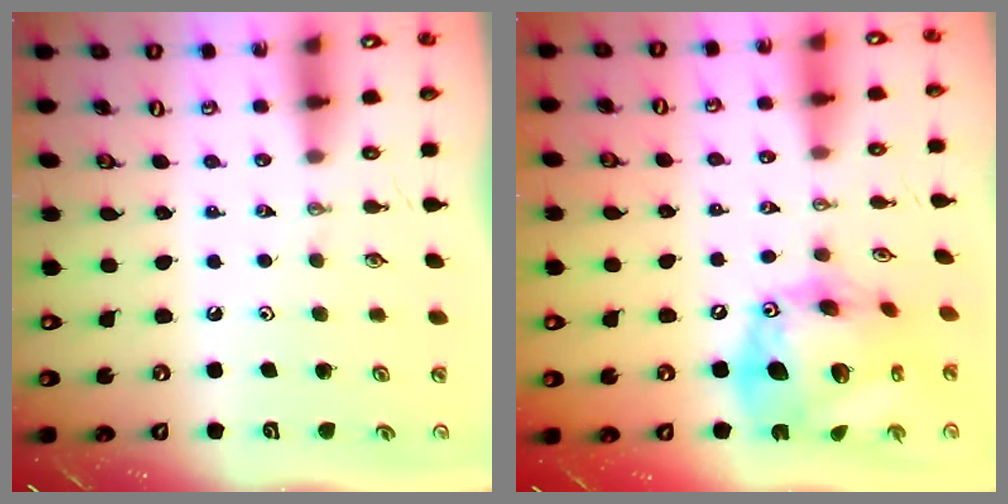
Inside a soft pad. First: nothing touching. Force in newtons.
{"total": 22.3, "press": 22.2, "slide": 2.4}